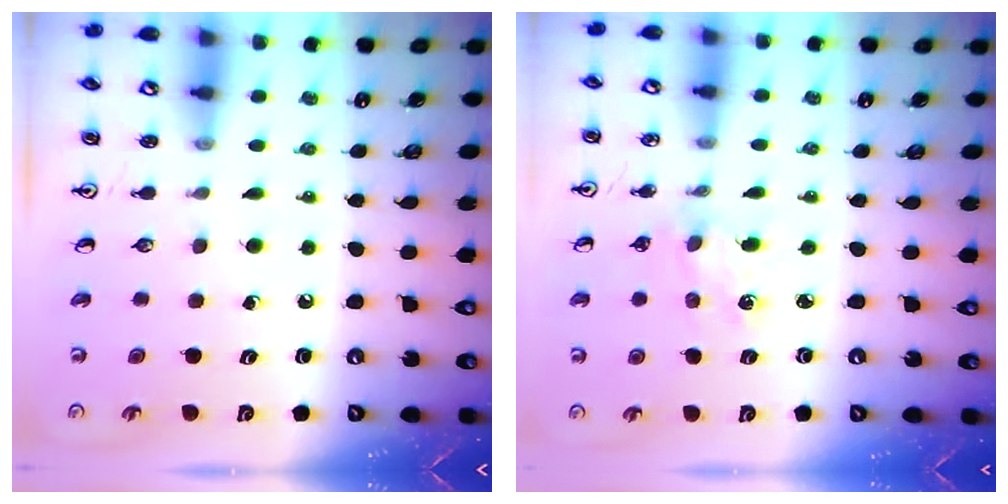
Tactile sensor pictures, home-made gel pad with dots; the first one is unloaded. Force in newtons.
{"total": 2.2, "press": 2.2, "slide": 0.2}